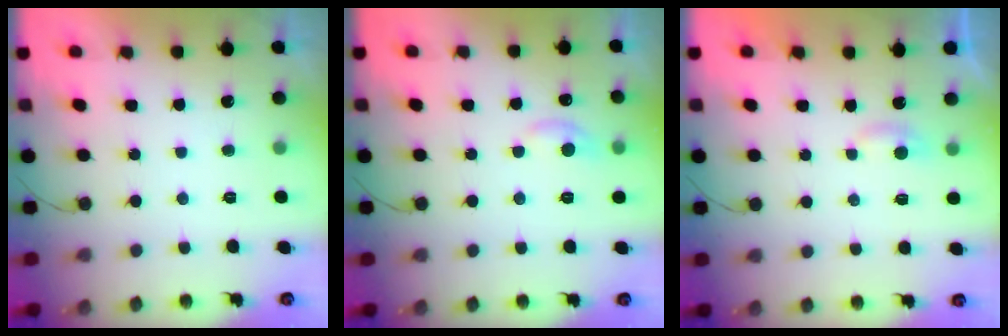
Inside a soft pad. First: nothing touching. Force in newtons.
{"total": 5.7, "press": 5.7, "slide": 0.8}
{"total": 2.7, "press": 2.7, "slide": 0.3}